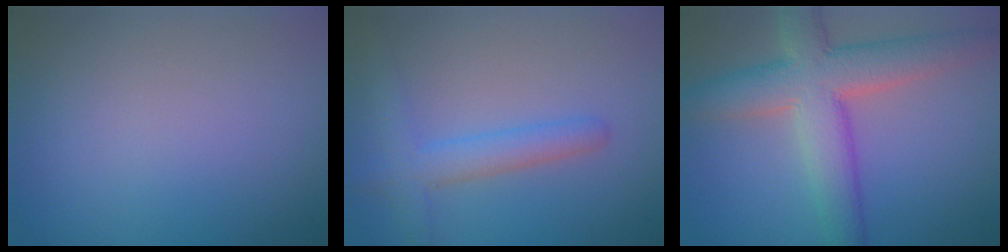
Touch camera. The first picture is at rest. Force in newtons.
{"total": 3.1, "press": 3.1, "slide": 0.3}
{"total": 7.5, "press": 7.5, "slide": 0.4}